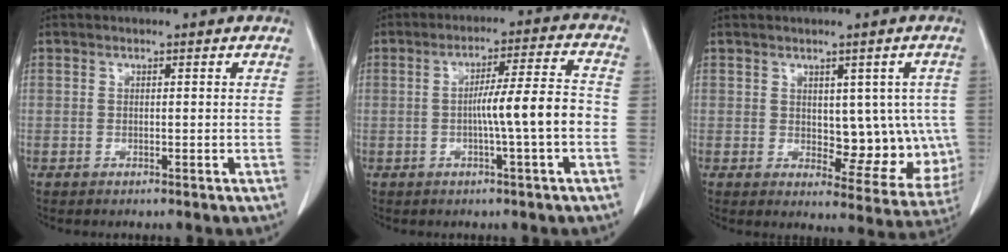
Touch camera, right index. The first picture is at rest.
{"total": 8.7, "force": [-1.7, -0.4, 8.5], "torque": [-0.132, 0.014, -0.029]}
{"total": 9.8, "force": [0.4, 5.1, 8.4], "torque": [-0.081, 0.002, 0.020]}